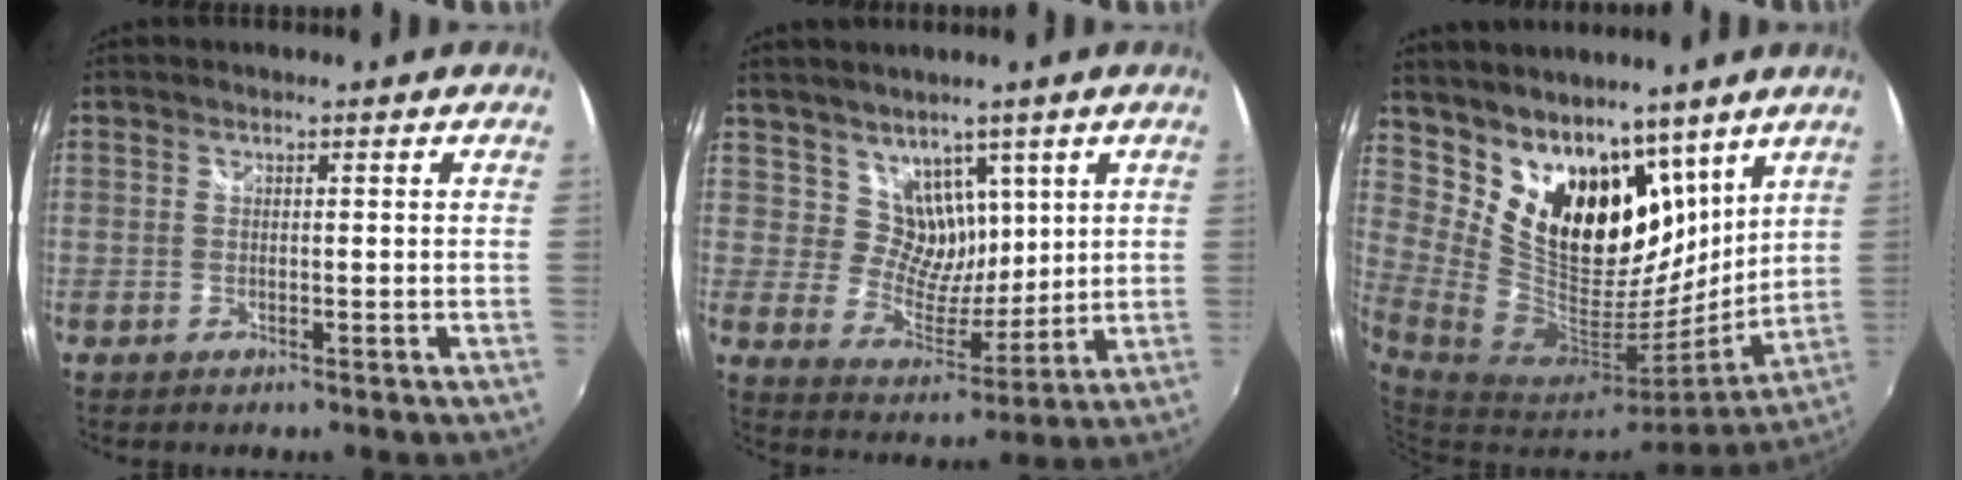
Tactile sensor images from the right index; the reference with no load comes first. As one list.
[{"total": 8.3, "force": [4.8, 6.3, 2.5], "torque": [-0.032, 0.000, 0.096]}, {"total": 20.8, "force": [13.6, 12.6, 9.5], "torque": [-0.200, 0.002, 0.261]}]